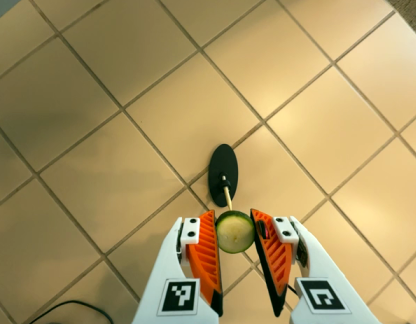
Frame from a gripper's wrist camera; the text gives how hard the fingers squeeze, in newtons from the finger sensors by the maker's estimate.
{"total": 7.2, "left": 7.0, "right": 7.4}